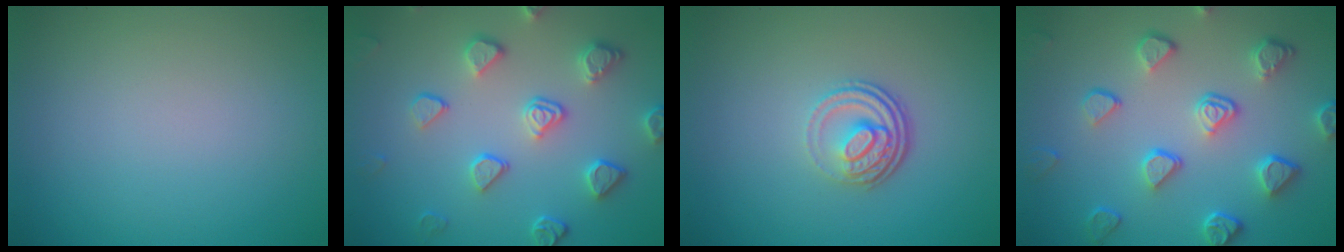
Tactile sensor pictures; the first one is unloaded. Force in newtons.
{"total": 4.0, "press": 3.9, "slide": 0.9}
{"total": 3.6, "press": 2.5, "slide": 2.7}
{"total": 5.2, "press": 4.2, "slide": 3.0}